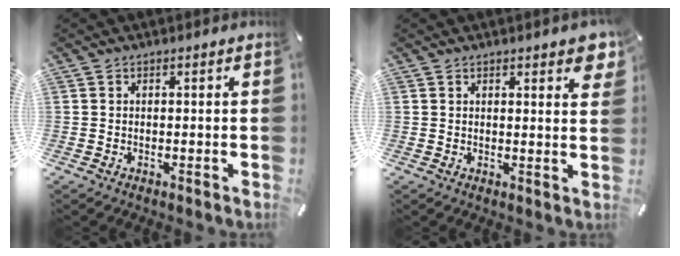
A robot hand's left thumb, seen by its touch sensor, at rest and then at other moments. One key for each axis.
{"total": 3.2, "fx": 2.5, "fy": 0.7, "fz": 1.9, "tx": -0.020, "ty": -0.015, "tz": 0.039}